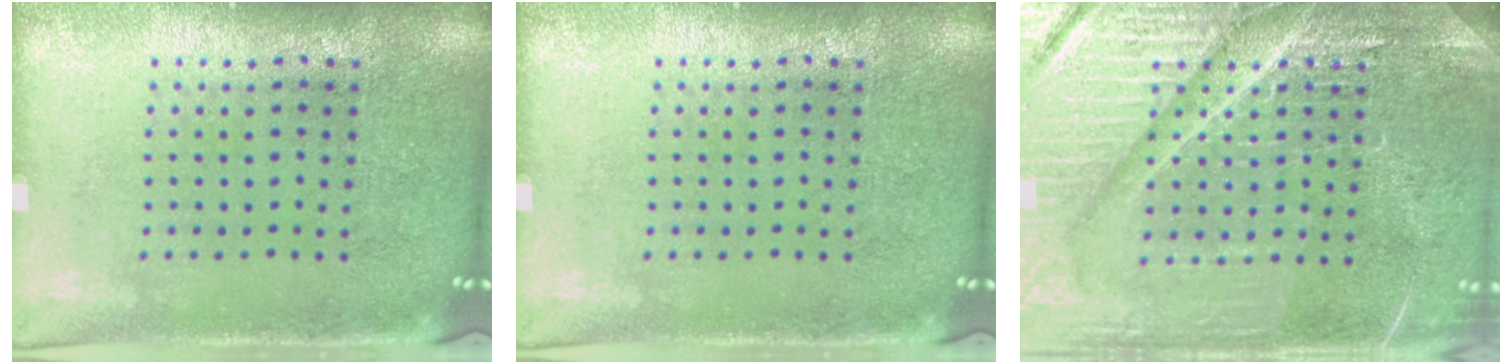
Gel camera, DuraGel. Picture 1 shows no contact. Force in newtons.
{"total": 0.0}
{"total": 7.4, "press": 7.4, "slide": 1.0}